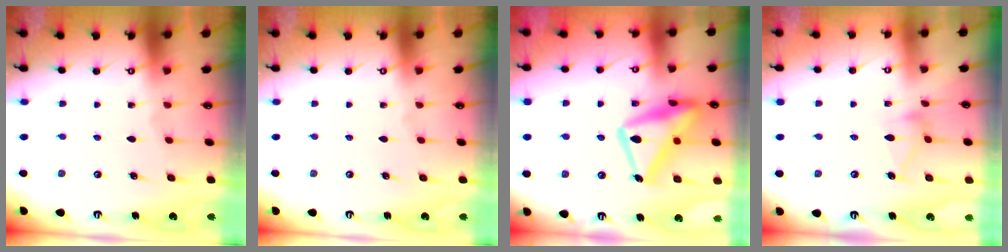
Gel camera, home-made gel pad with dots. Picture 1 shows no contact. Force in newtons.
{"total": 0.0}
{"total": 20.9, "press": 20.8, "slide": 1.7}
{"total": 9.7, "press": 9.7, "slide": 0.4}